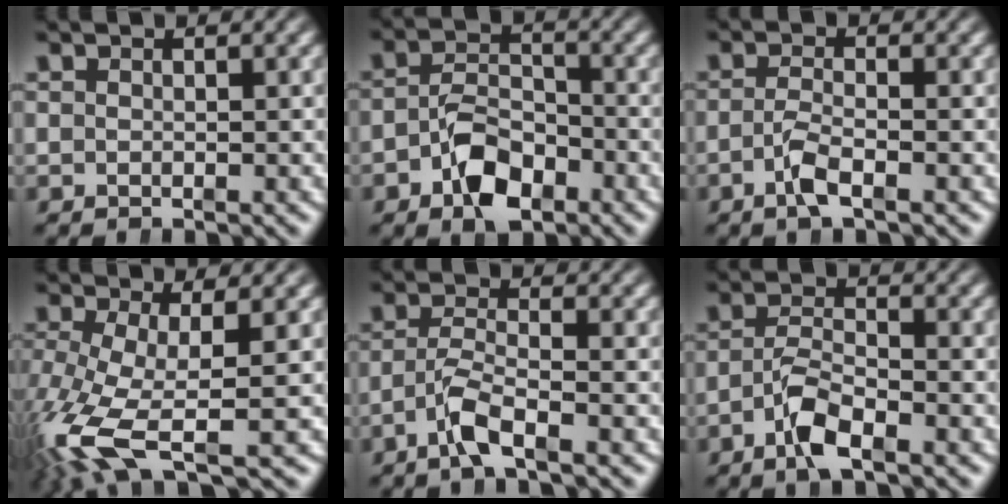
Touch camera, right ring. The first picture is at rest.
{"total": 5.1, "force": [-2.9, 2.9, 3.1], "torque": [-0.044, -0.014, -0.046]}
{"total": 2.5, "force": [-1.6, 0.2, 1.8], "torque": [-0.038, -0.009, -0.027]}
{"total": 7.5, "force": [-3.0, 3.7, 5.8], "torque": [-0.148, -0.057, -0.019]}
{"total": 3.2, "force": [-1.8, 0.7, 2.5], "torque": [-0.055, -0.014, -0.029]}
{"total": 3.5, "force": [-2.1, 1.1, 2.6], "torque": [-0.046, -0.009, -0.037]}